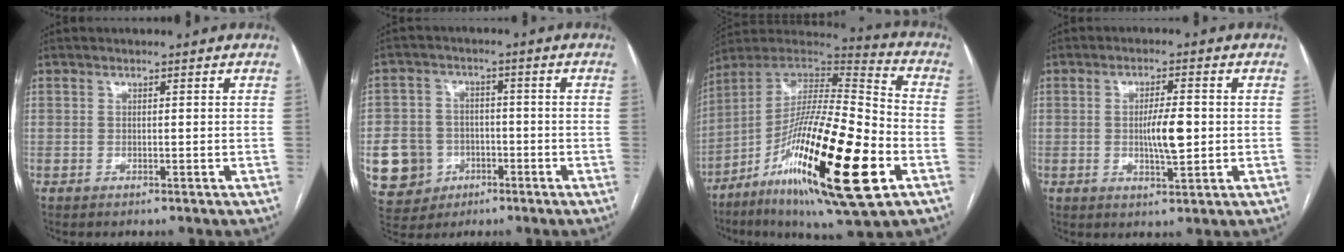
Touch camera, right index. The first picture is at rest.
{"total": 8.5, "force": [-2.4, 7.9, 2.2], "torque": [-0.053, 0.011, -0.028]}
{"total": 26.7, "force": [-10.0, 3.5, 24.5], "torque": [-0.416, -0.041, -0.168]}
{"total": 5.3, "force": [-0.2, 0.9, 5.3], "torque": [-0.093, -0.002, -0.003]}